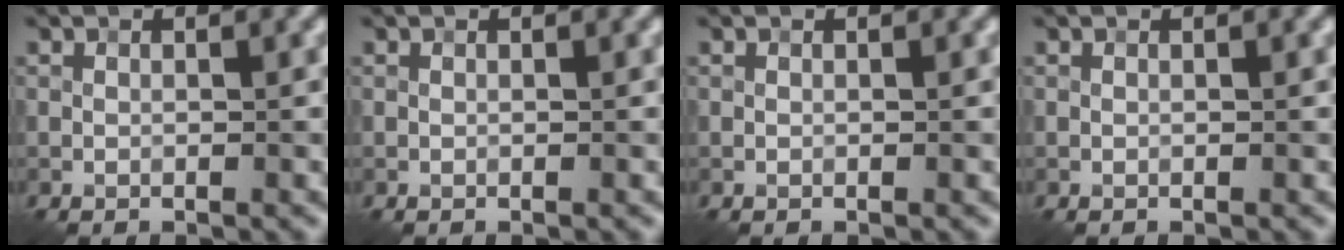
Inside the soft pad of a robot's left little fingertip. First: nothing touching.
{"total": 0.0}
{"total": 0.0}
{"total": 0.0}